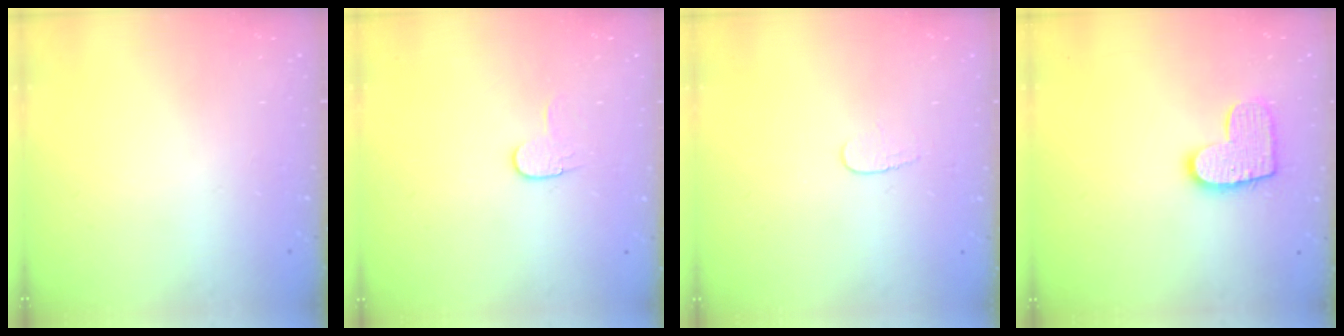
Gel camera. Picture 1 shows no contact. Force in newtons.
{"total": 6.2, "press": 6.2, "slide": 0.5}
{"total": 3.6, "press": 3.5, "slide": 0.4}
{"total": 11.2, "press": 11.2, "slide": 0.7}